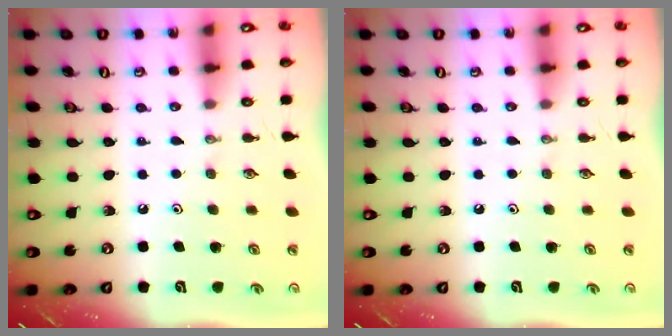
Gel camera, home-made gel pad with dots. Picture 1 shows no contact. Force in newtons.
{"total": 0.0}